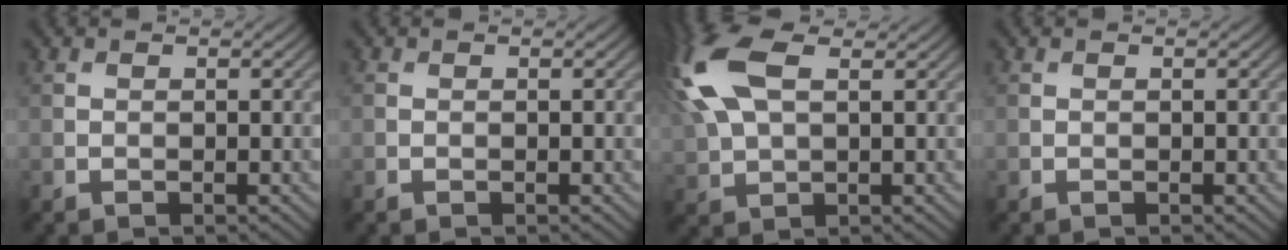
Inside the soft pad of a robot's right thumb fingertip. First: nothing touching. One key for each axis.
{"total": 0.0}
{"total": 13.3, "fx": 4.7, "fy": 6.8, "fz": 10.5, "tx": -0.279, "ty": 0.023, "tz": 0.083}
{"total": 0.0}